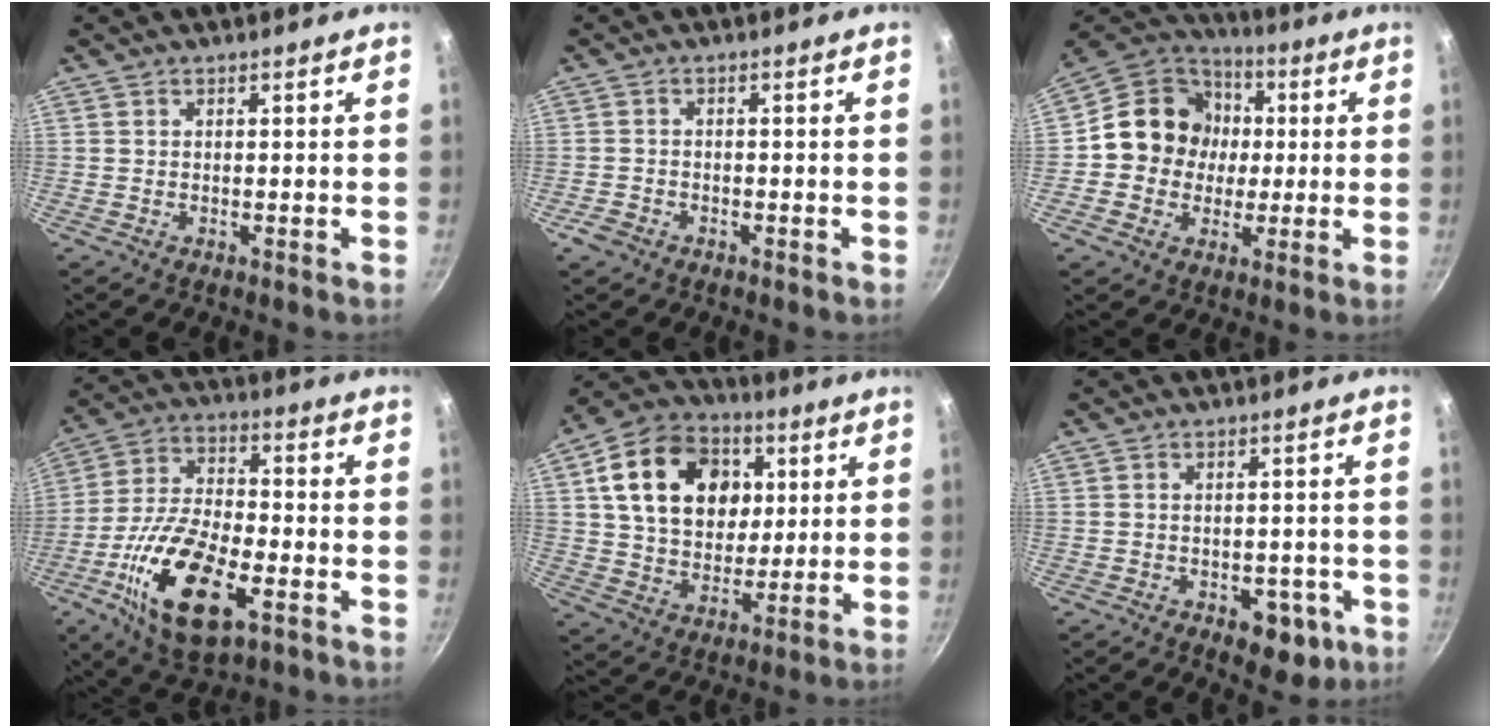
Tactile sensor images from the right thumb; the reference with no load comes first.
{"total": 2.7, "force": [-1.6, 1.8, 1.0], "torque": [-0.024, 0.017, -0.028]}
{"total": 14.3, "force": [0.6, 13.0, 5.9], "torque": [-0.064, 0.026, -0.004]}
{"total": 19.8, "force": [-7.4, 9.0, 15.9], "torque": [-0.298, 0.019, -0.138]}
{"total": 20.3, "force": [5.1, 15.3, 12.4], "torque": [-0.181, 0.009, 0.084]}
{"total": 7.9, "force": [-3.2, 4.6, 5.6], "torque": [-0.043, 0.012, -0.032]}